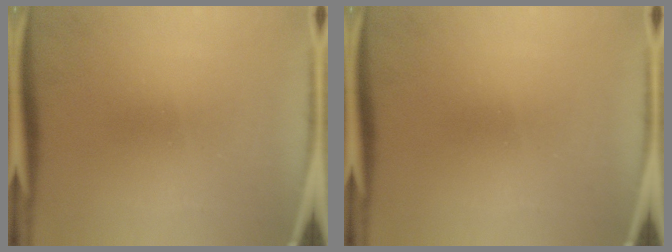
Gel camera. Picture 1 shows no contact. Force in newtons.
{"total": 0.0}